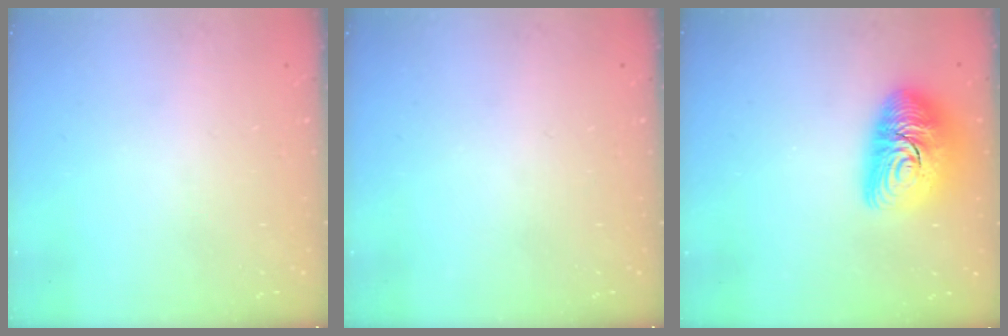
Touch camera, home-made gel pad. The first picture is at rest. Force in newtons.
{"total": 0.0}
{"total": 14.1, "press": 14.1, "slide": 1.2}